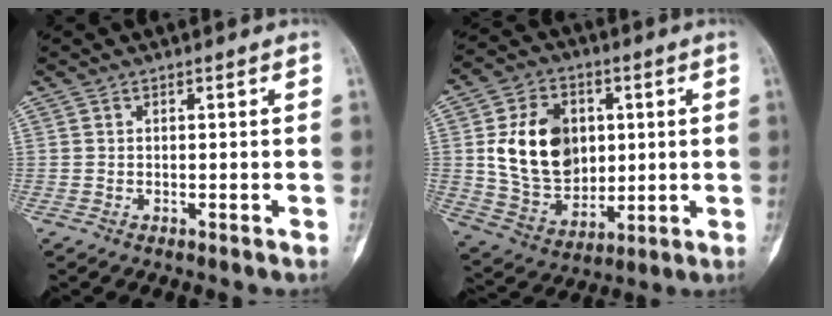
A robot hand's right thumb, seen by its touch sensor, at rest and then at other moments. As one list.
[{"total": 17.4, "force": [2.6, 13.1, 11.0], "torque": [-0.145, -0.008, 0.060]}]